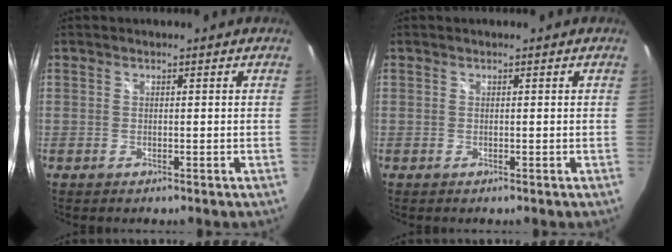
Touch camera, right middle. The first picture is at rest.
{"total": 0.0}